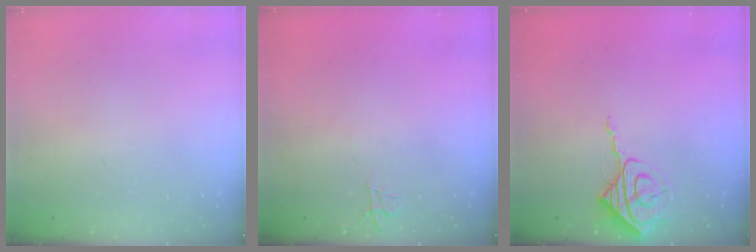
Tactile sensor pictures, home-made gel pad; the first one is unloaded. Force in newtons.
{"total": 4.8, "press": 4.8, "slide": 0.4}
{"total": 10.0, "press": 10.0, "slide": 1.0}